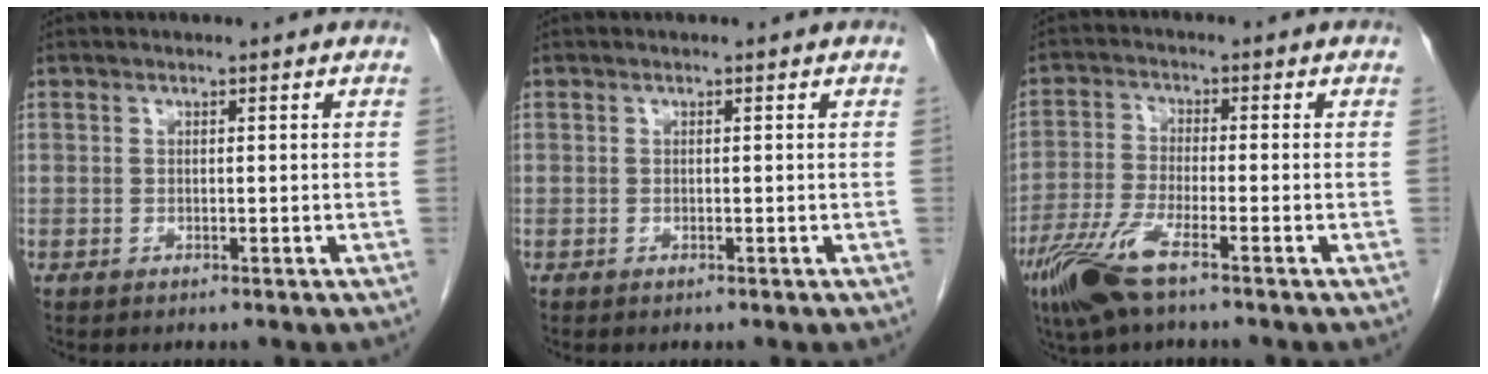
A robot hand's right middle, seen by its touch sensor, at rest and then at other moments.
{"total": 0.0}
{"total": 8.0, "force": [-5.1, 1.2, 6.1], "torque": [-0.138, -0.016, -0.101]}